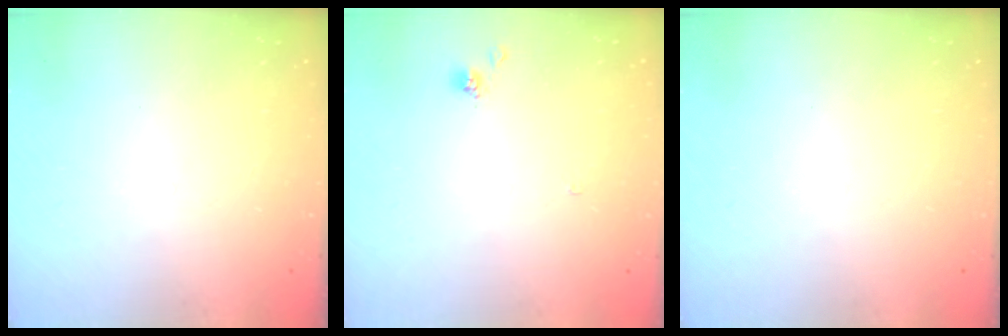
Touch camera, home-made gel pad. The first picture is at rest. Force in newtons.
{"total": 1.4, "press": 1.4, "slide": 0.3}
{"total": 0.0}